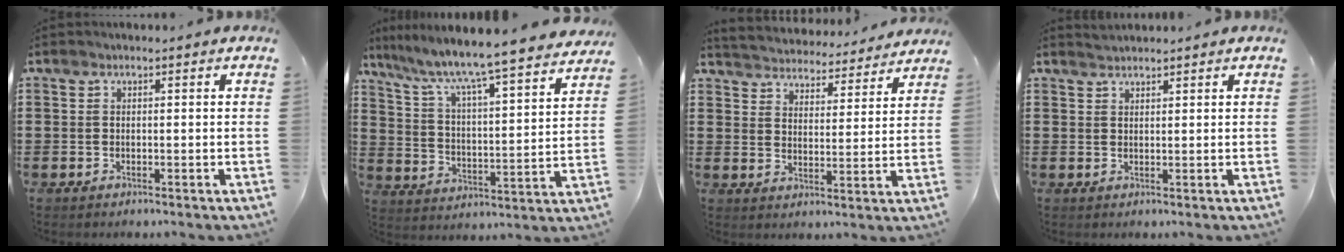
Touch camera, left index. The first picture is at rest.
{"total": 6.9, "force": [6.2, -0.6, 2.9], "torque": [-0.085, -0.059, 0.095]}
{"total": 4.4, "force": [4.3, -0.1, -0.4], "torque": [-0.020, -0.038, 0.072]}
{"total": 1.4, "force": [1.4, 0.0, 0.0], "torque": [-0.003, 0.000, 0.028]}